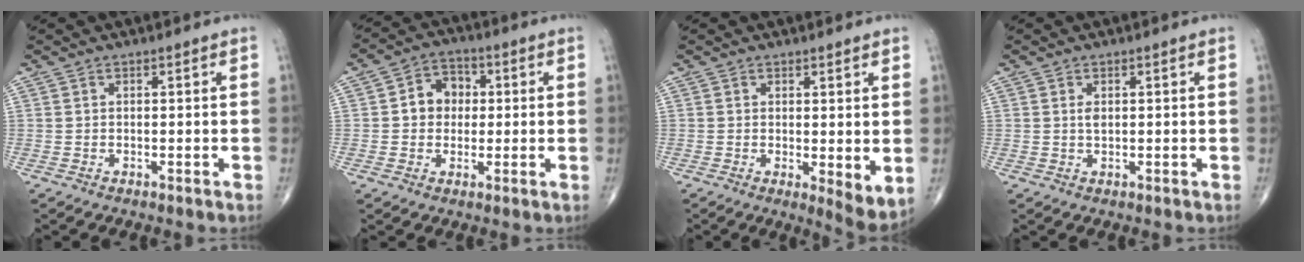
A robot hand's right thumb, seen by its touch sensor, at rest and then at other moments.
{"total": 7.1, "force": [0.6, 6.0, 3.8], "torque": [-0.029, 0.015, 0.001]}
{"total": 5.7, "force": [0.2, 1.7, 5.5], "torque": [-0.079, -0.021, 0.004]}
{"total": 1.3, "force": [0.3, 0.7, 1.1], "torque": [-0.018, -0.002, 0.006]}